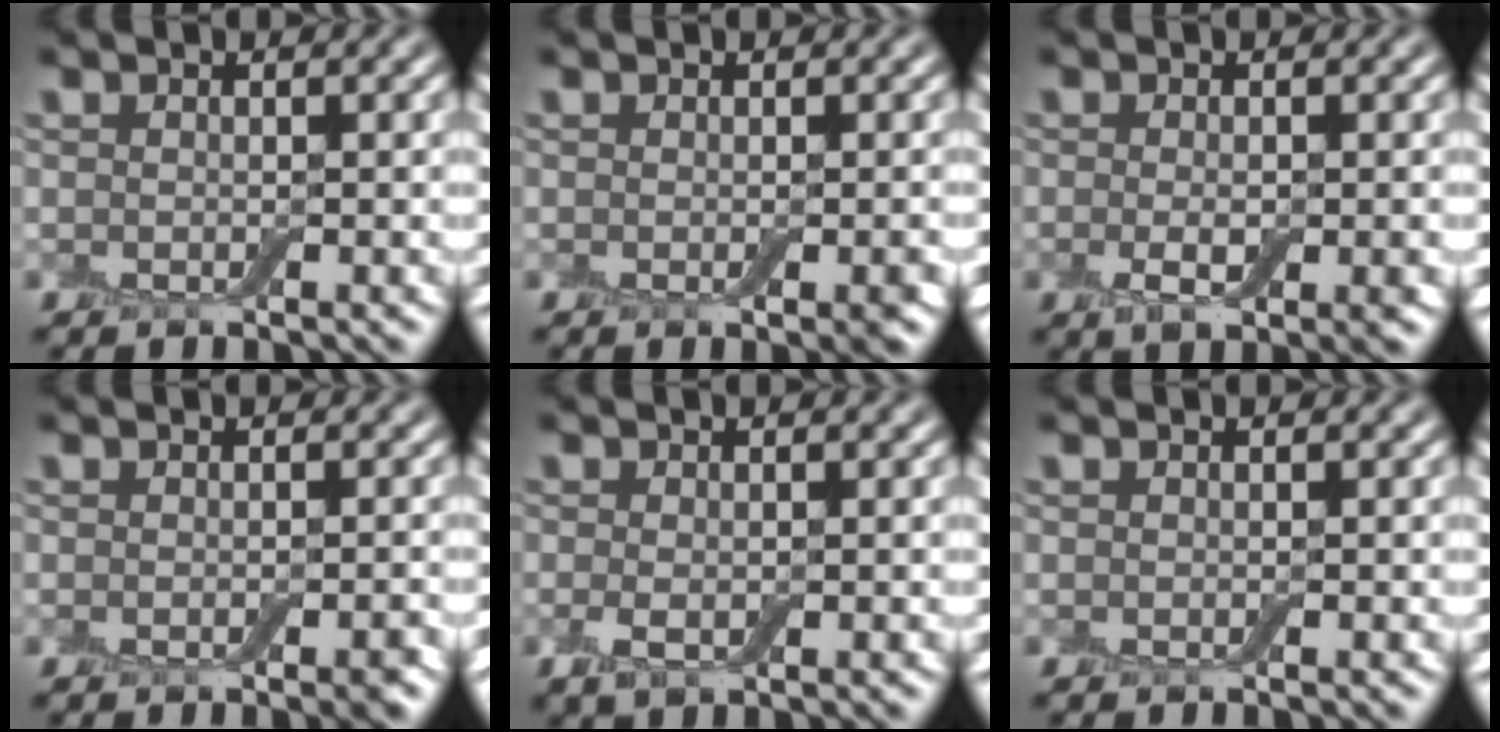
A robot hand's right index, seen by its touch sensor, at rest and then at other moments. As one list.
[{"total": 1.2, "force": [-0.2, 0.2, 1.2], "torque": [-0.014, -0.004, -0.003]}, {"total": 3.0, "force": [-0.7, 1.3, 2.6], "torque": [-0.044, -0.010, -0.011]}, {"total": 1.3, "force": [-0.5, 0.2, 1.1], "torque": [-0.013, -0.003, -0.007]}, {"total": 1.8, "force": [-0.3, 1.0, 1.5], "torque": [-0.036, -0.008, -0.005]}, {"total": 0.0}]